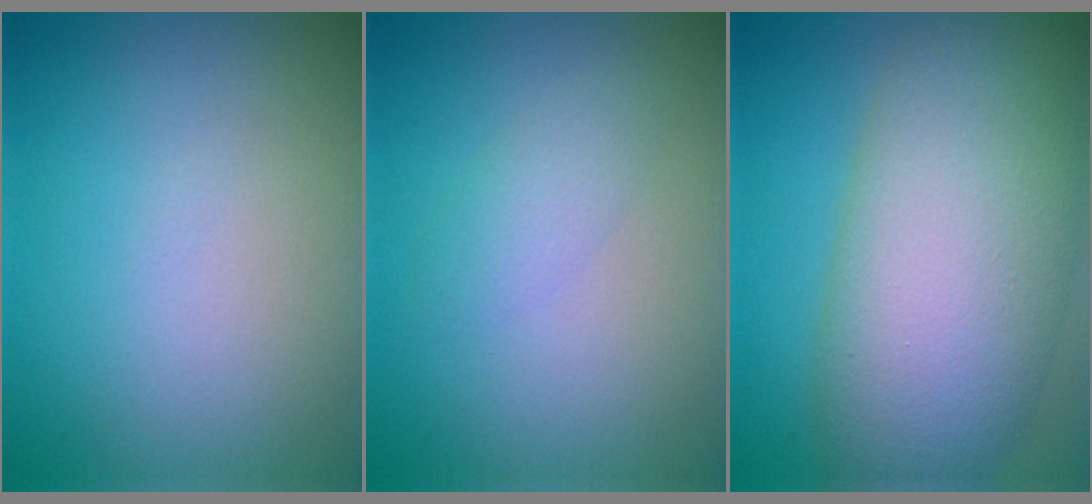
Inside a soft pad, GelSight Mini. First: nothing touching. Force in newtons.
{"total": 1.6, "press": 1.6, "slide": 0.0}
{"total": 11.4, "press": 11.4, "slide": 0.6}